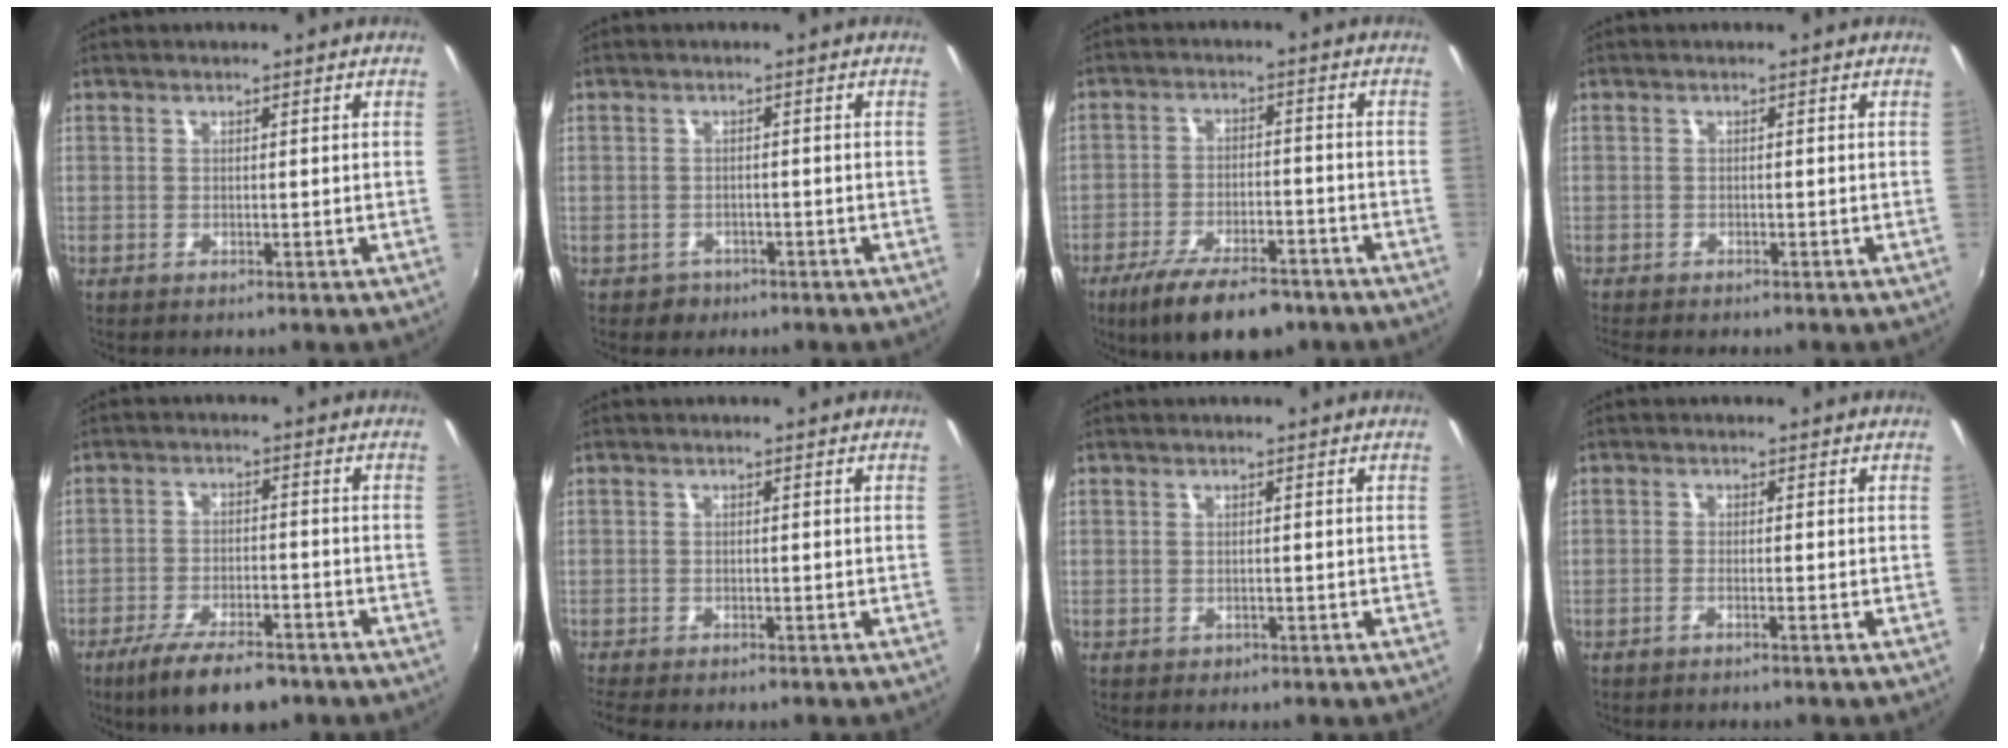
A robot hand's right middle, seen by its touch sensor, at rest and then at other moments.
{"total": 2.9, "force": [-1.6, 2.4, 0.5], "torque": [-0.017, -0.001, -0.022]}
{"total": 13.2, "force": [-9.6, 4.4, 7.8], "torque": [-0.164, -0.026, -0.155]}
{"total": 3.3, "force": [-2.9, 0.8, 1.3], "torque": [-0.033, -0.022, -0.048]}
{"total": 11.0, "force": [-8.1, 3.4, 6.6], "torque": [-0.144, -0.021, -0.134]}
{"total": 4.5, "force": [-3.7, 1.4, 2.1], "torque": [-0.052, -0.028, -0.063]}
{"total": 0.9, "force": [-0.4, 0.7, 0.2], "torque": [-0.004, -0.003, -0.003]}
{"total": 1.4, "force": [-1.0, -0.4, 0.8], "torque": [-0.017, 0.000, -0.021]}